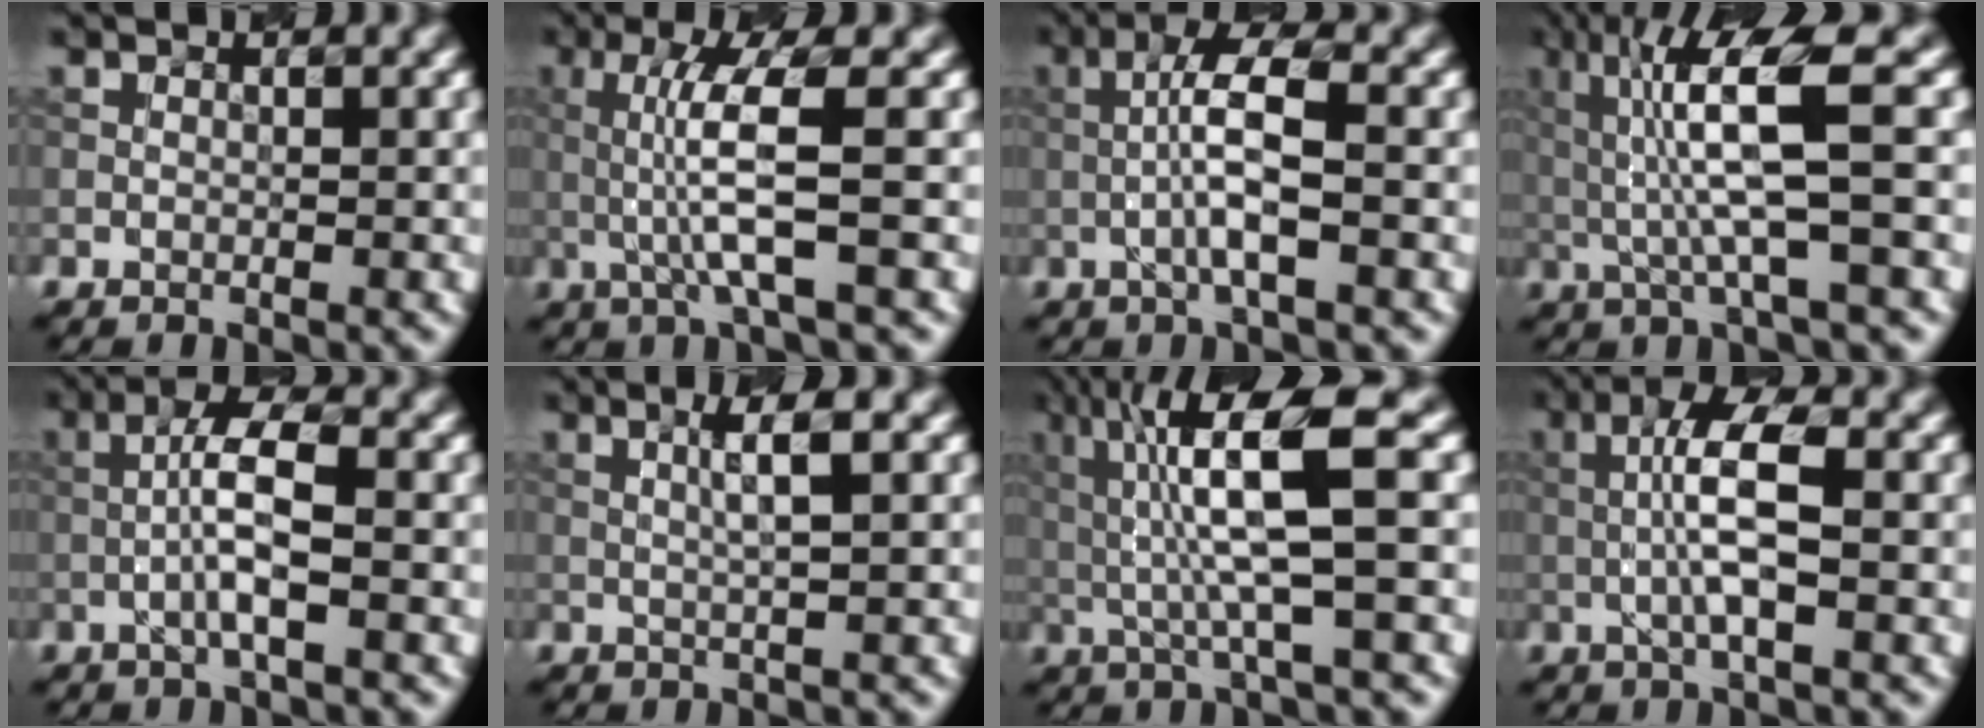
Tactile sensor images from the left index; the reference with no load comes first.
{"total": 5.1, "force": [0.1, 0.6, 5.1], "torque": [-0.108, 0.001, 0.006]}
{"total": 4.7, "force": [-0.7, 0.7, 4.6], "torque": [-0.088, 0.015, -0.021]}
{"total": 7.6, "force": [0.8, 1.0, 7.5], "torque": [-0.151, 0.005, 0.022]}
{"total": 4.3, "force": [-0.8, 0.7, 4.2], "torque": [-0.079, 0.014, -0.022]}
{"total": 2.9, "force": [0.9, 0.3, 2.8], "torque": [-0.048, 0.009, 0.015]}
{"total": 8.4, "force": [1.1, 1.3, 8.2], "torque": [-0.153, 0.005, 0.024]}
{"total": 5.2, "force": [-0.1, 1.2, 5.1], "torque": [-0.099, 0.012, -0.010]}